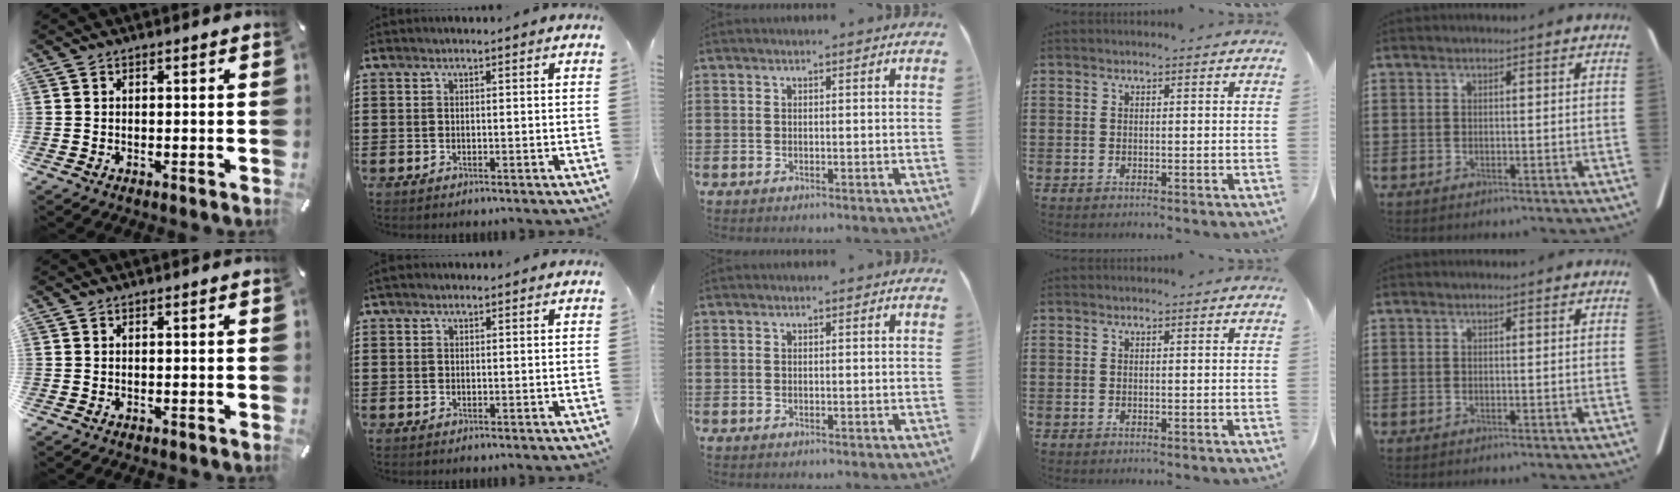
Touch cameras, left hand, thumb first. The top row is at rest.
{"index": {"total": 0.5, "force": [0.2, 0.4, 0.2], "torque": [-0.006, 0.005, 0.003]}}